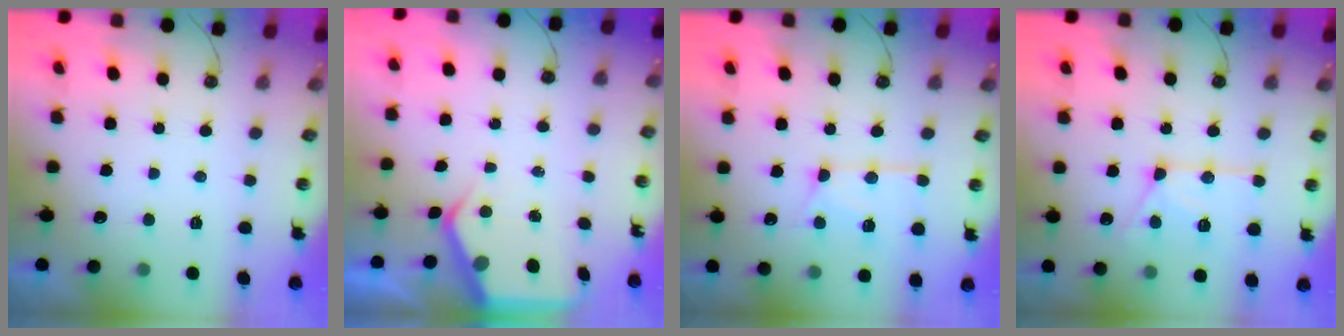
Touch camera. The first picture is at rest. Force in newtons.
{"total": 5.1, "press": 5.1, "slide": 0.5}
{"total": 13.5, "press": 13.5, "slide": 0.9}
{"total": 13.4, "press": 13.3, "slide": 1.2}